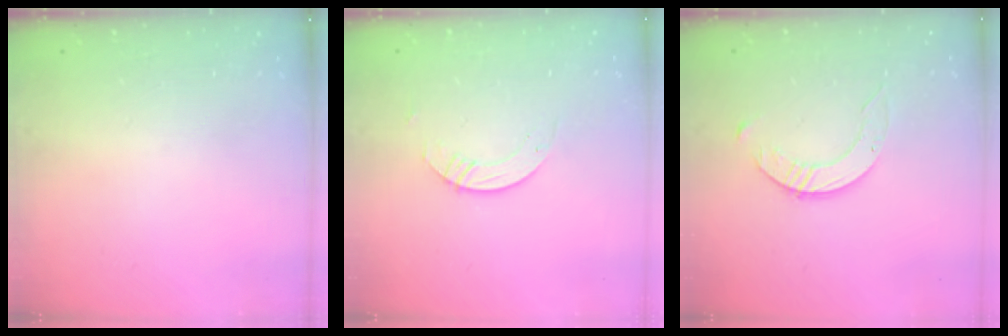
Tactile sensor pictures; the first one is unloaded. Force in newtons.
{"total": 2.2, "press": 2.2, "slide": 0.2}
{"total": 3.4, "press": 3.3, "slide": 0.4}